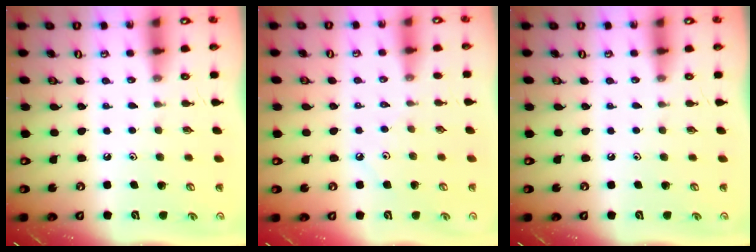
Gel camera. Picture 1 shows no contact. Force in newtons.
{"total": 2.2, "press": 2.2, "slide": 0.4}
{"total": 0.0}